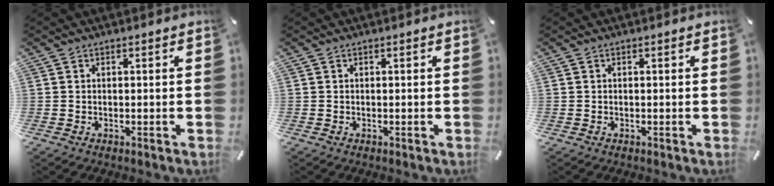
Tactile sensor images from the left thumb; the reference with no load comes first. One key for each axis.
{"total": 0.0}
{"total": 0.0}